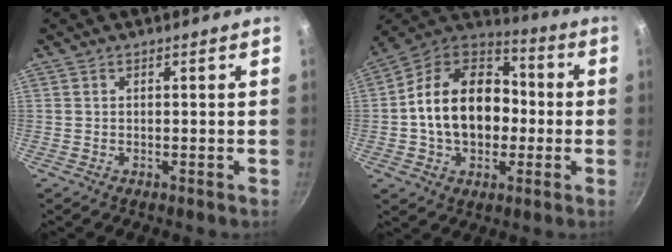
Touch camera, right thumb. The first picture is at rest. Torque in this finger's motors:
{"motor_torque": [-0.50, 1.47, 0.51, 0.11, 0.20]}